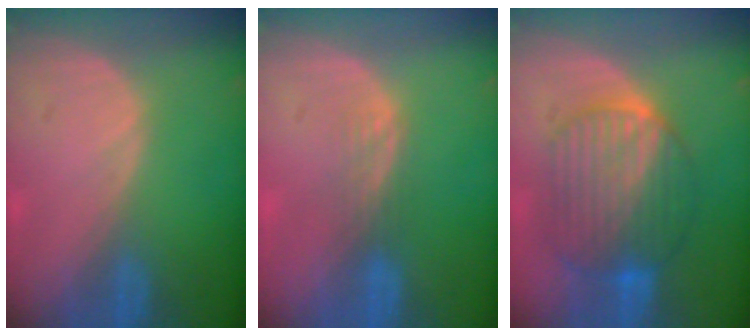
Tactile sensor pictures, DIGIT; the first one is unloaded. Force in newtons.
{"total": 1.9, "press": 1.9, "slide": 0.3}
{"total": 10.2, "press": 10.2, "slide": 0.9}